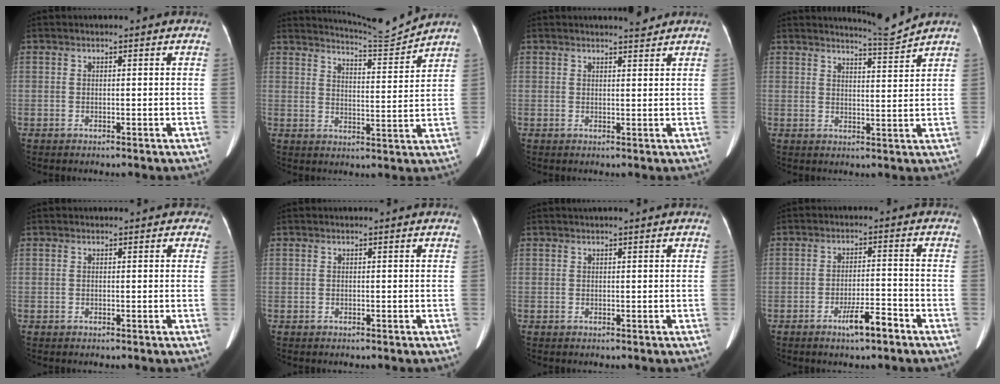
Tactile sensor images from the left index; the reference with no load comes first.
{"total": 7.8, "force": [7.5, -1.9, 0.0], "torque": [-0.020, -0.032, 0.122]}
{"total": 2.3, "force": [2.2, 0.0, 0.6], "torque": [-0.011, -0.004, 0.031]}
{"total": 4.2, "force": [3.9, -1.6, -0.2], "torque": [-0.007, -0.026, 0.067]}
{"total": 0.8, "force": [0.5, 0.6, 0.2], "torque": [0.010, 0.001, -0.003]}
{"total": 0.0}
{"total": 1.7, "force": [1.4, 0.0, 1.0], "torque": [-0.007, 0.026, 0.023]}
{"total": 4.9, "force": [-3.4, 0.6, 3.5], "torque": [-0.065, -0.004, -0.057]}